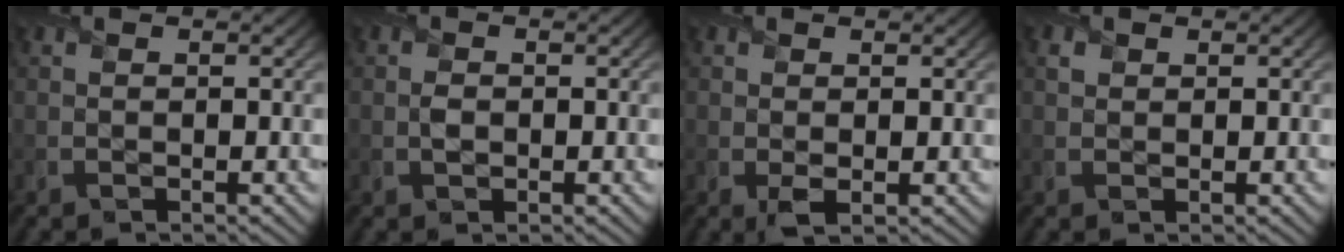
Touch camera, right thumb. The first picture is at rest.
{"total": 1.3, "force": [-0.1, 1.1, 0.7], "torque": [-0.016, -0.005, -0.005]}
{"total": 1.6, "force": [-0.1, 1.0, 1.3], "torque": [-0.030, -0.008, -0.002]}
{"total": 1.3, "force": [0.5, 1.1, 0.3], "torque": [-0.007, -0.002, 0.008]}